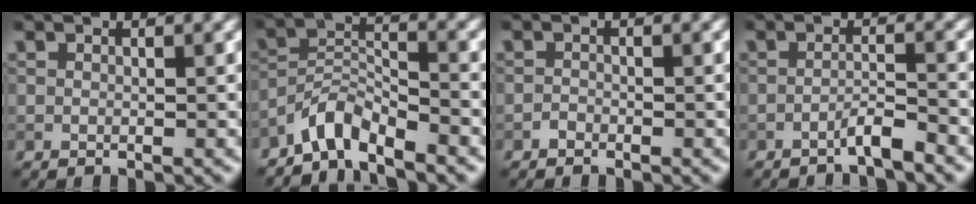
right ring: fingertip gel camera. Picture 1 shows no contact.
{"total": 4.0, "force": [-3.6, 0.7, 1.7], "torque": [-0.029, 0.008, -0.080]}
{"total": 0.6, "force": [-0.5, 0.3, 0.2], "torque": [-0.002, 0.000, -0.012]}
{"total": 1.9, "force": [-1.5, 0.1, 1.2], "torque": [-0.015, 0.009, -0.034]}